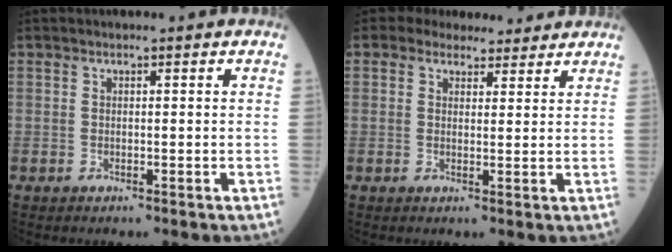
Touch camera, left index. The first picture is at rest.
{"total": 6.6, "force": [5.8, 2.8, 1.0], "torque": [-0.001, 0.010, 0.067]}